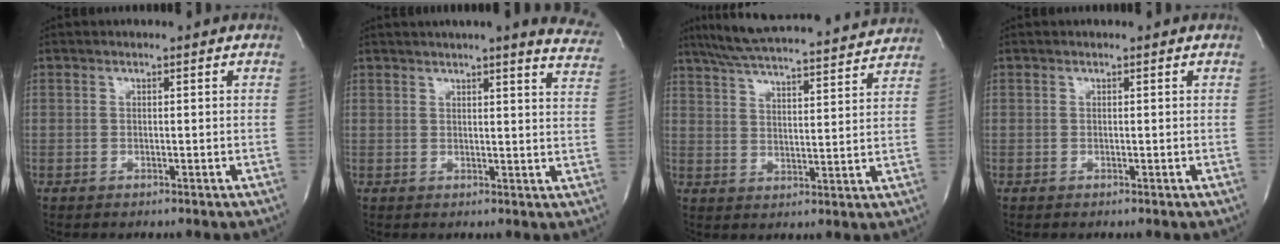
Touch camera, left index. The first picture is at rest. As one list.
[{"total": 13.5, "force": [12.0, 0.7, 6.3], "torque": [-0.072, -0.040, 0.119]}, {"total": 21.7, "force": [19.9, 1.9, 8.4], "torque": [-0.144, 0.009, 0.273]}, {"total": 0.0}]